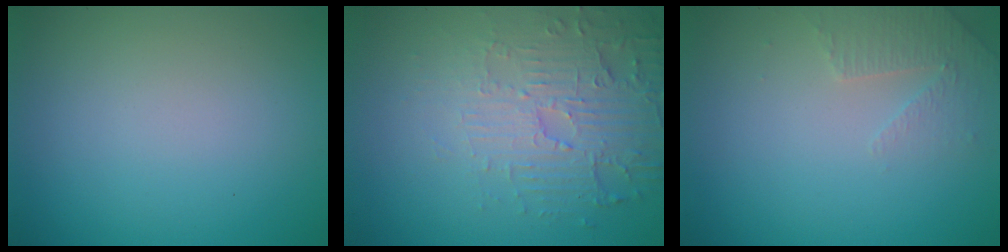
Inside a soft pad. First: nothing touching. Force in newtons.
{"total": 5.5, "press": 3.5, "slide": 4.2}
{"total": 1.9, "press": 1.8, "slide": 0.5}